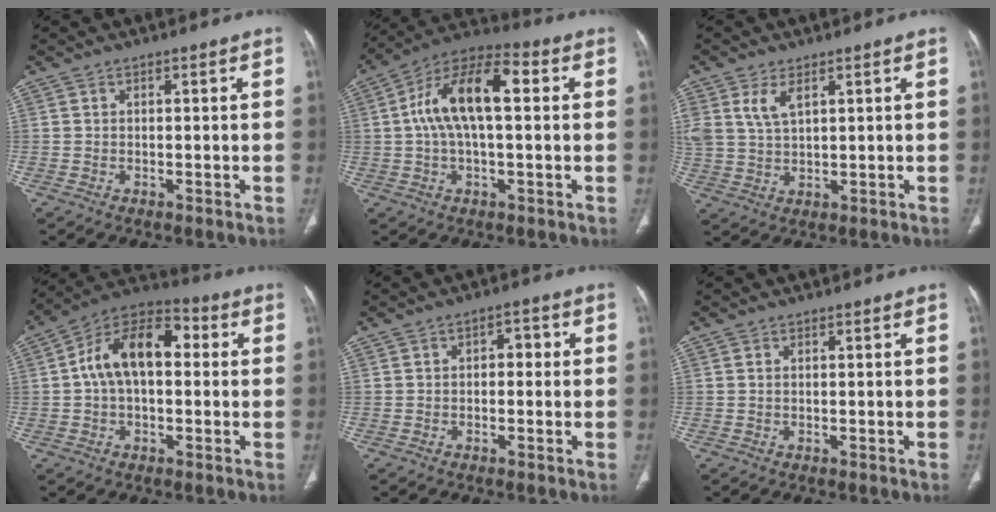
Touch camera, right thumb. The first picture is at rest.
{"total": 14.7, "force": [2.3, 6.5, 12.9], "torque": [-0.237, 0.041, 0.033]}
{"total": 5.7, "force": [2.7, 2.9, 4.0], "torque": [-0.082, -0.005, 0.064]}
{"total": 14.3, "force": [1.6, 8.4, 11.4], "torque": [-0.181, 0.041, 0.015]}
{"total": 3.0, "force": [0.1, 1.9, 2.3], "torque": [-0.012, 0.010, -0.007]}
{"total": 0.0}